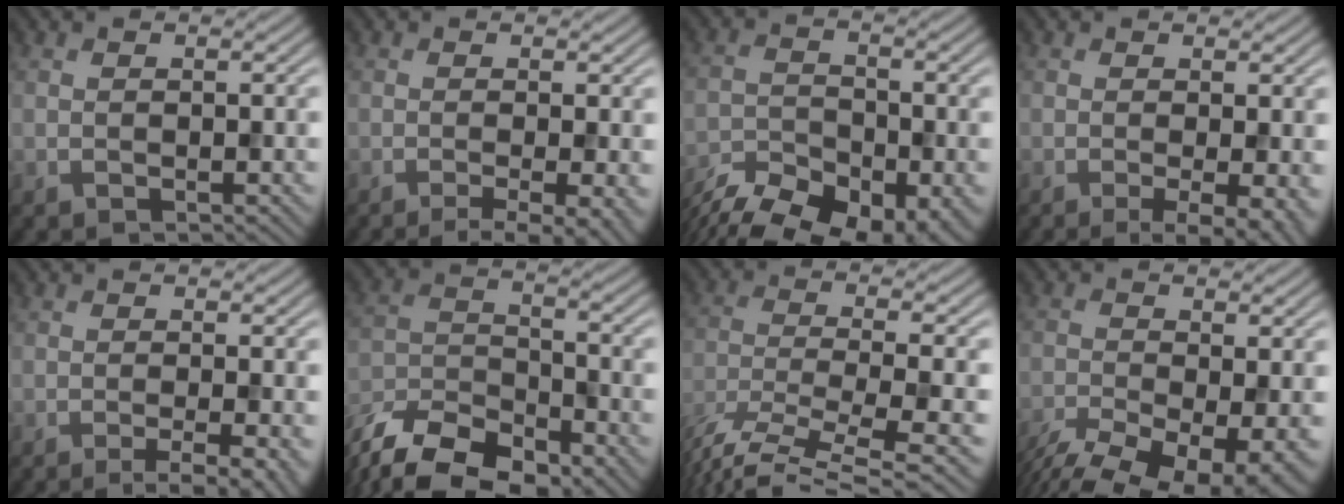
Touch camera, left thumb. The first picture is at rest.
{"total": 5.1, "force": [-2.2, 1.0, 4.5], "torque": [-0.060, -0.003, -0.033]}
{"total": 13.6, "force": [-10.9, 5.7, 5.7], "torque": [-0.106, -0.036, -0.157]}
{"total": 4.7, "force": [-1.2, 1.0, 4.5], "torque": [-0.067, -0.007, -0.017]}
{"total": 4.8, "force": [-2.3, 0.9, 4.2], "torque": [-0.050, 0.003, -0.038]}
{"total": 13.4, "force": [-10.4, 5.4, 6.5], "torque": [-0.138, -0.029, -0.175]}
{"total": 11.3, "force": [-8.3, 2.6, 7.2], "torque": [-0.153, -0.021, -0.142]}
{"total": 12.2, "force": [-8.1, 4.4, 8.0], "torque": [-0.155, -0.049, -0.115]}